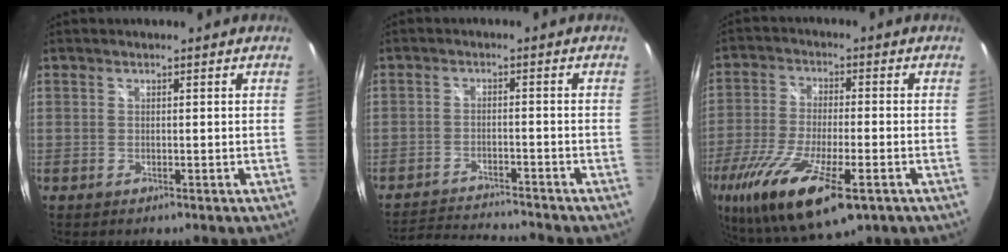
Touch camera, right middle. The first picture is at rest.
{"total": 8.9, "force": [-8.6, 0.2, 2.3], "torque": [-0.065, -0.004, -0.143]}
{"total": 21.2, "force": [-10.9, 6.9, 16.8], "torque": [-0.350, -0.074, -0.189]}